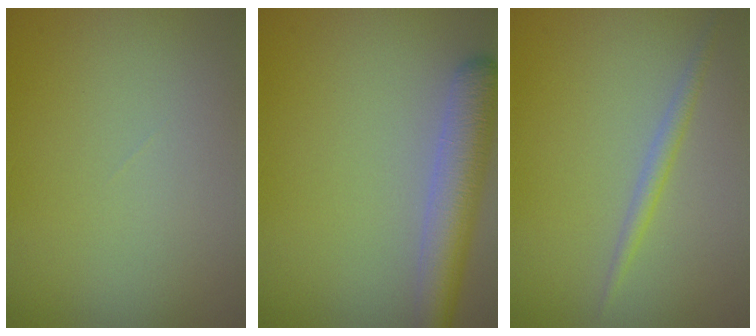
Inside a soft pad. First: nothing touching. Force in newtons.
{"total": 5.1, "press": 5.1, "slide": 0.3}
{"total": 1.4, "press": 1.4, "slide": 0.0}